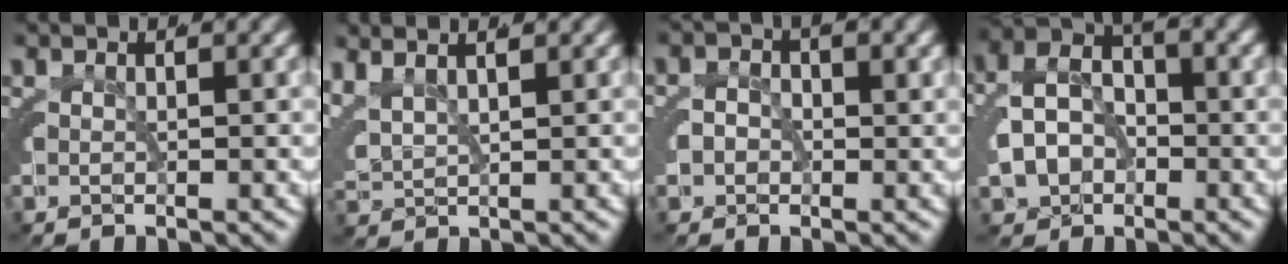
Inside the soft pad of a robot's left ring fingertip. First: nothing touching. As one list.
[{"total": 5.6, "force": [1.6, 4.7, 2.5], "torque": [-0.084, -0.009, 0.027]}, {"total": 3.7, "force": [-0.3, 3.5, 1.1], "torque": [-0.016, -0.011, -0.004]}, {"total": 8.1, "force": [-0.4, 7.1, 3.8], "torque": [-0.072, -0.004, -0.019]}]